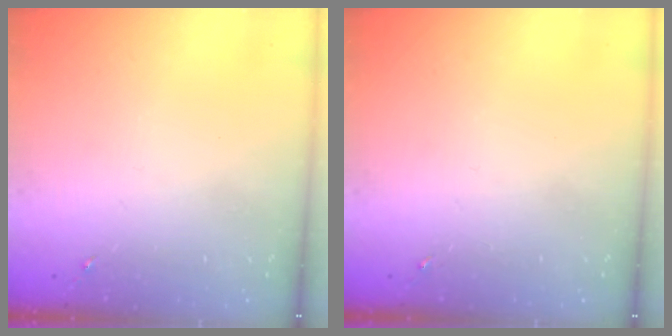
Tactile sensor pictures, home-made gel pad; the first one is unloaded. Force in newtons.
{"total": 0.0}